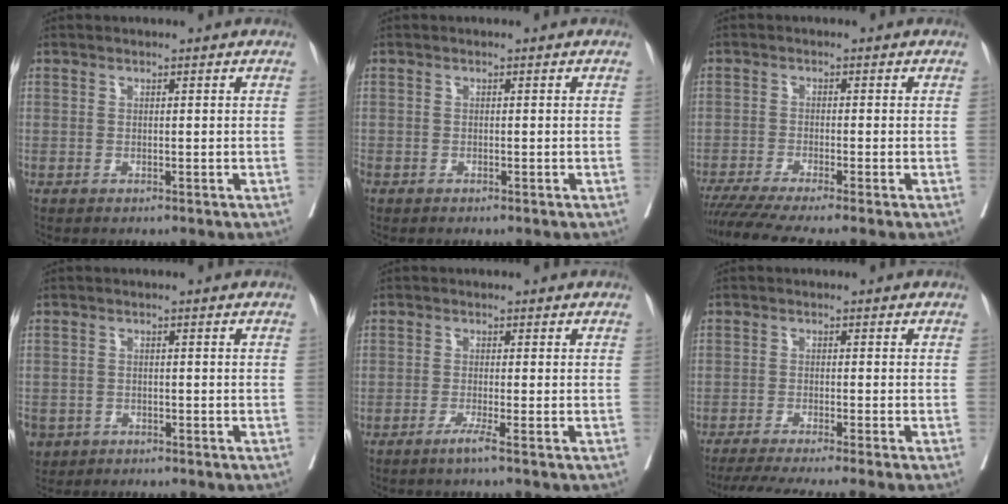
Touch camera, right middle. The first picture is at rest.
{"total": 2.2, "force": [-1.2, 1.3, 1.3], "torque": [-0.047, 0.002, -0.020]}
{"total": 8.8, "force": [-7.3, -0.7, 4.9], "torque": [-0.067, -0.018, -0.118]}
{"total": 6.5, "force": [-3.5, 5.1, 2.0], "torque": [-0.059, -0.002, -0.055]}
{"total": 1.9, "force": [-1.2, -0.6, 1.3], "torque": [-0.021, -0.001, -0.024]}
{"total": 11.1, "force": [-9.4, -1.5, 5.7], "torque": [-0.061, -0.023, -0.143]}